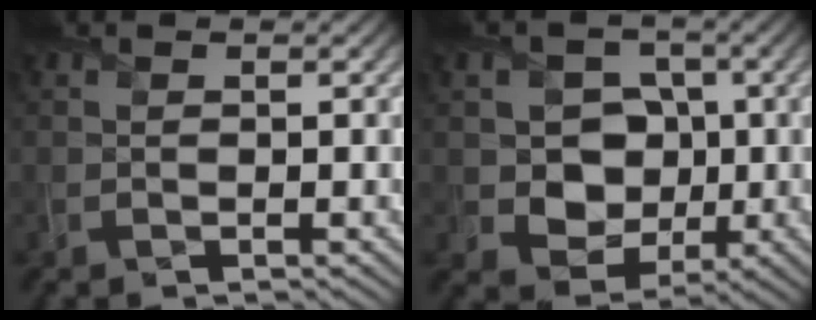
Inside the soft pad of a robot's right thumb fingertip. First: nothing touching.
{"total": 7.9, "force": [-0.2, 6.9, 4.0], "torque": [-0.092, -0.008, -0.014]}